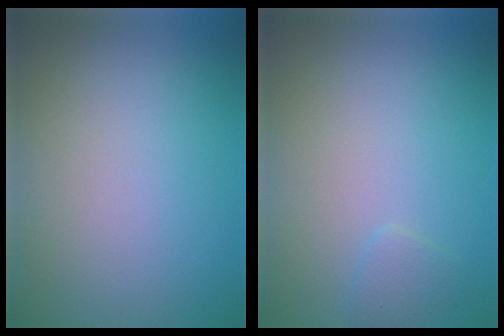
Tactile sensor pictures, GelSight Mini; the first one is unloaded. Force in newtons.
{"total": 1.0, "press": 0.9, "slide": 0.1}